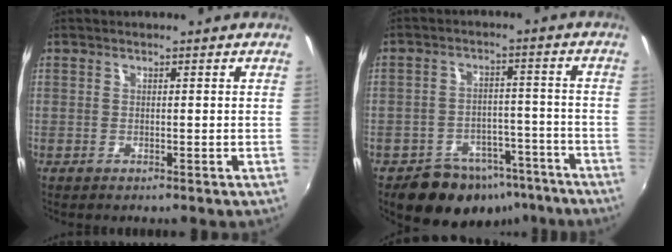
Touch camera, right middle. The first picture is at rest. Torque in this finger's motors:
{"motor_torque": [0.92, -1.22, 0.06, 0.02]}